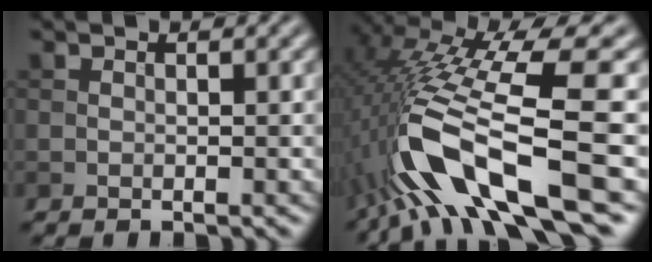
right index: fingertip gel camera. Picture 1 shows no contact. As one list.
[{"total": 14.8, "force": [-4.8, 3.6, 13.5], "torque": [-0.263, 0.010, -0.071]}]